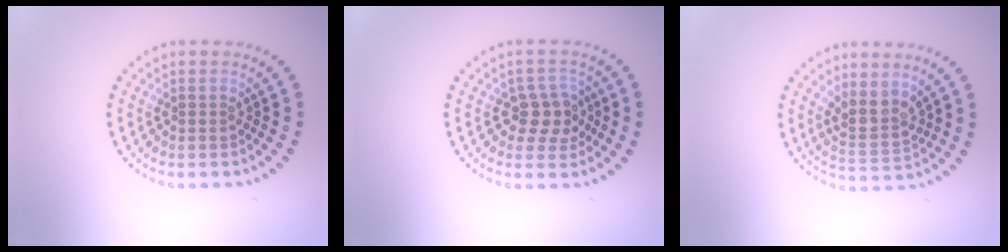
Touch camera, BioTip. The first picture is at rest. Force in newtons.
{"total": 2.9, "press": 2.8, "slide": 0.9}
{"total": 2.7, "press": 2.2, "slide": 1.6}